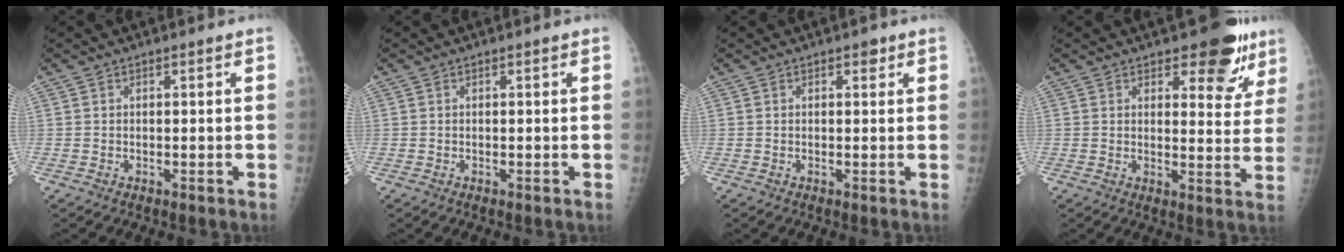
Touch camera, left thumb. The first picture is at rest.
{"total": 0.0}
{"total": 1.2, "force": [0.7, 0.7, 0.7], "torque": [0.001, -0.001, 0.006]}
{"total": 10.1, "force": [6.5, 4.6, 6.2], "torque": [-0.031, -0.035, 0.084]}